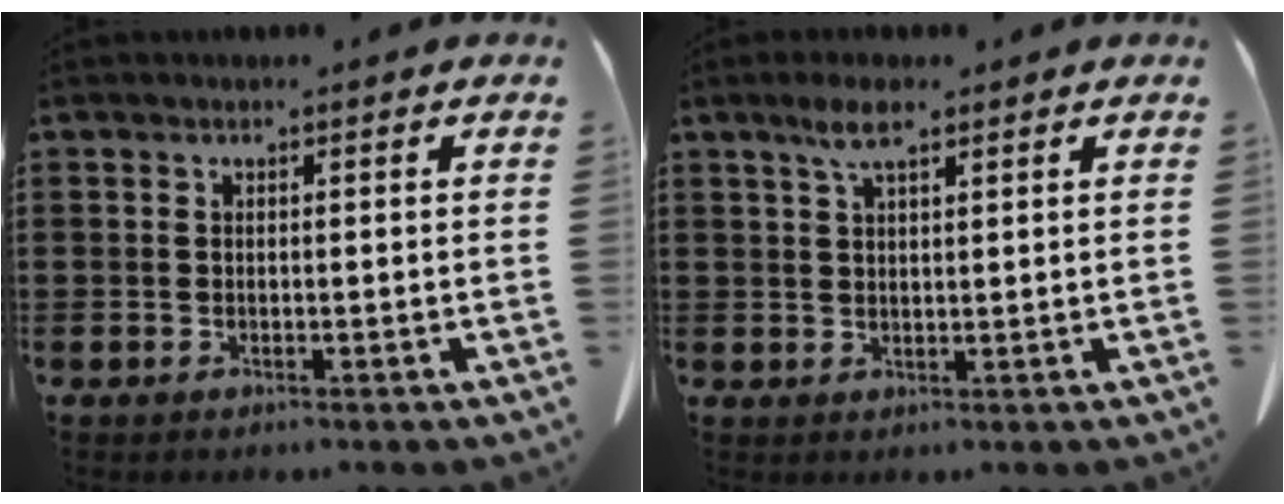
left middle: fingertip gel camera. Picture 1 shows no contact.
{"total": 4.2, "force": [2.4, 1.0, 3.2], "torque": [-0.068, 0.004, 0.043]}